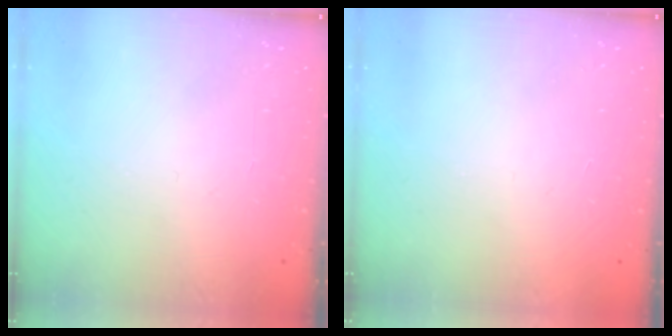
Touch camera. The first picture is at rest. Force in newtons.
{"total": 1.6, "press": 1.5, "slide": 0.1}